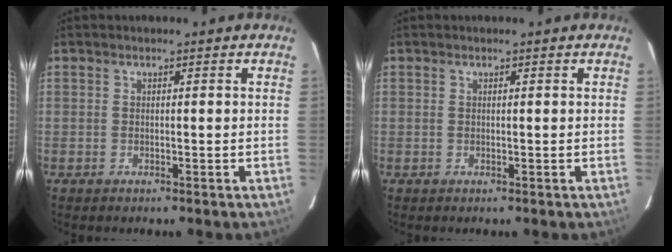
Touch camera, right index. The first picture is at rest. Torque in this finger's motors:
{"motor_torque": [-0.11, 0.04, -0.03, 0.00]}